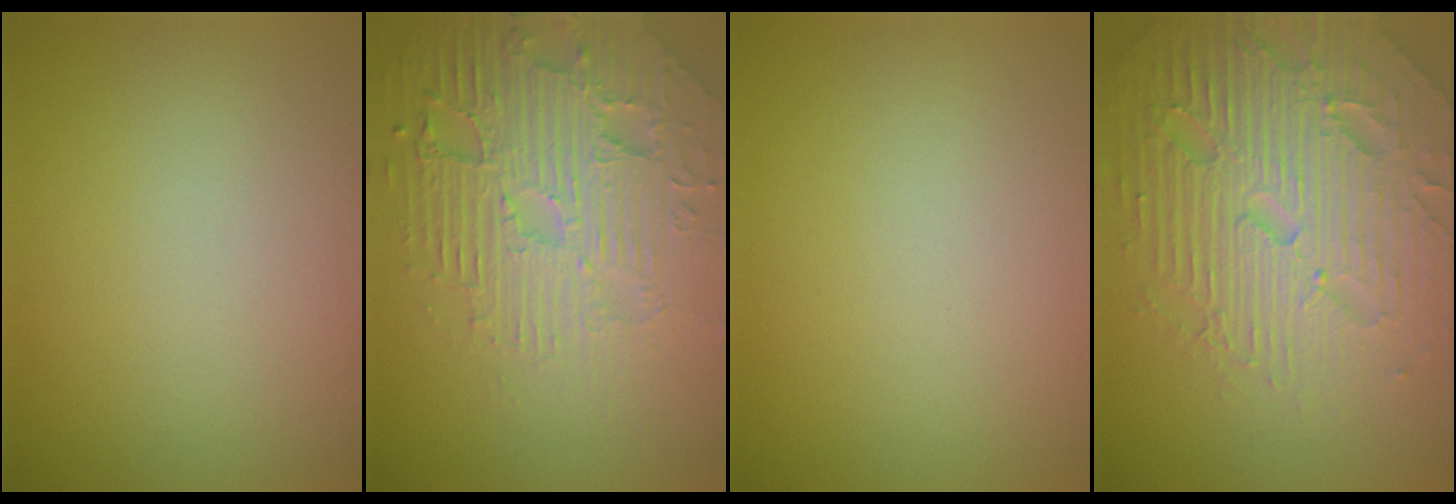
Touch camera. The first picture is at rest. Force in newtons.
{"total": 7.1, "press": 5.4, "slide": 4.6}
{"total": 0.0}
{"total": 7.3, "press": 7.1, "slide": 1.5}